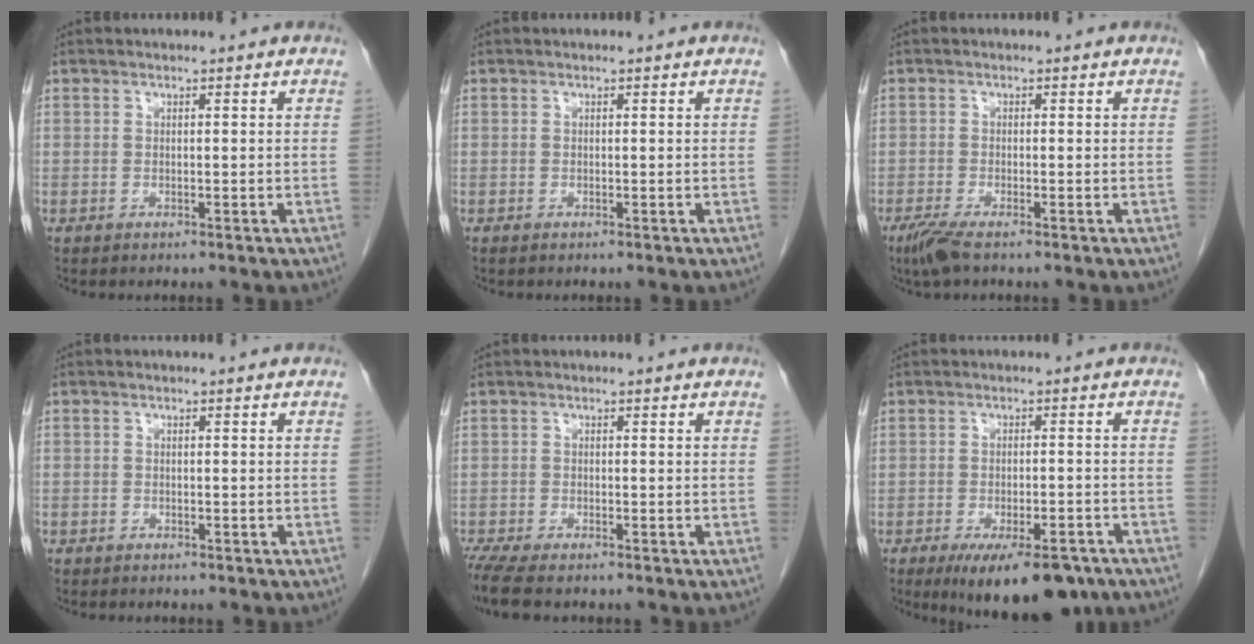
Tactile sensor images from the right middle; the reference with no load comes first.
{"total": 0.0}
{"total": 3.0, "force": [-2.1, 0.3, 2.1], "torque": [-0.048, -0.009, -0.045]}
{"total": 2.0, "force": [-1.6, 1.0, 0.6], "torque": [-0.011, 0.001, -0.017]}
{"total": 6.7, "force": [-5.5, 1.4, 3.6], "torque": [-0.061, -0.013, -0.090]}
{"total": 12.3, "force": [-8.8, 3.9, 7.5], "torque": [-0.095, -0.009, -0.128]}